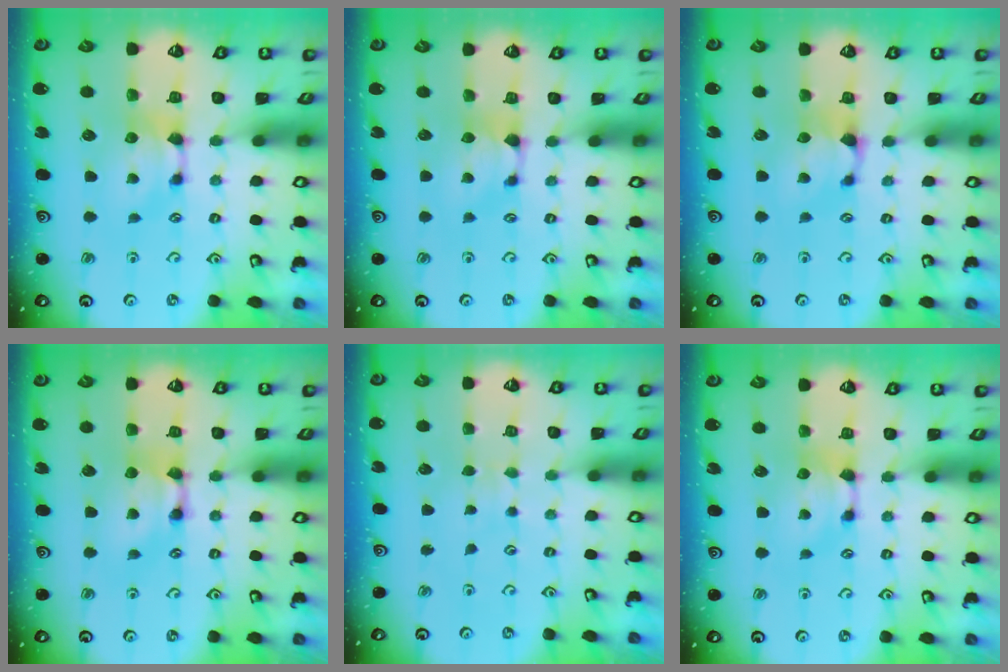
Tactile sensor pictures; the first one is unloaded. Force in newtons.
{"total": 0.8, "press": 0.5, "slide": 0.6}
{"total": 2.4, "press": 2.3, "slide": 0.6}
{"total": 2.0, "press": 2.0, "slide": 0.1}
{"total": 3.7, "press": 3.7, "slide": 0.1}
{"total": 0.0}